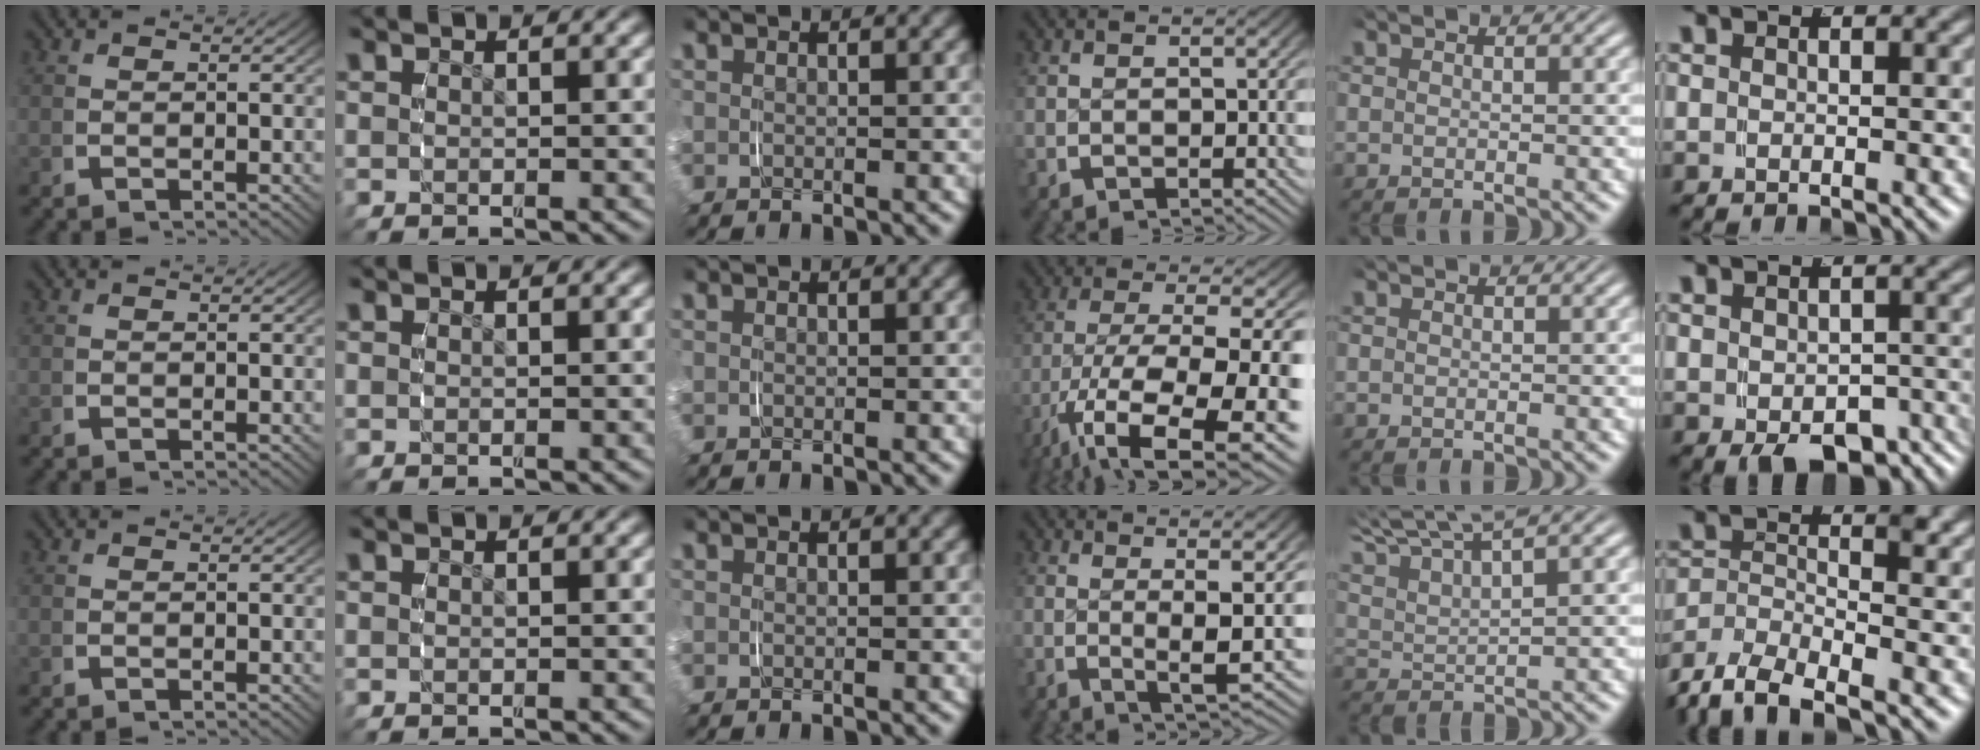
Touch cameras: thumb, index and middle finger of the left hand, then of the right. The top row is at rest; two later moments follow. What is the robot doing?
{"motion": "grasp_and_lifting", "object": "shoes"}